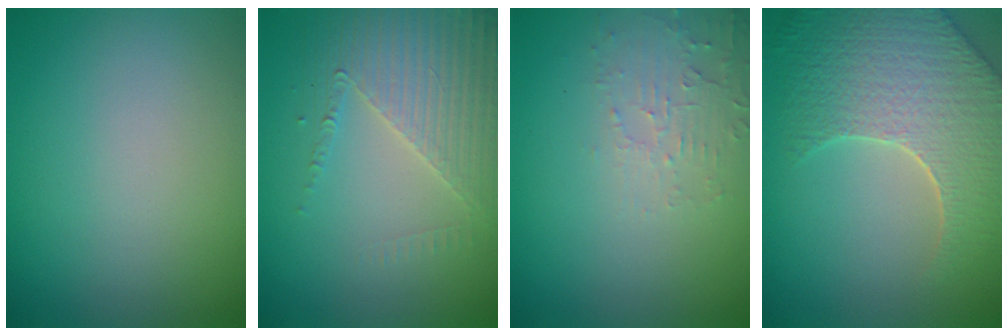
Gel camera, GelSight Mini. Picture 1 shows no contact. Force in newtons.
{"total": 4.4, "press": 3.5, "slide": 2.6}
{"total": 2.4, "press": 2.3, "slide": 0.6}
{"total": 8.2, "press": 5.9, "slide": 5.6}